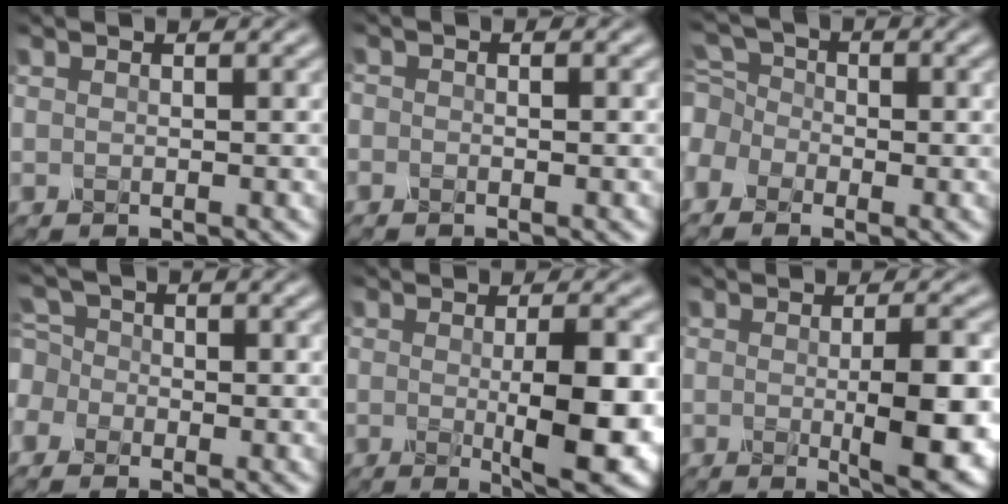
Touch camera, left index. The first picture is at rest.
{"total": 0.9, "force": [-0.3, 0.6, 0.5], "torque": [-0.005, 0.001, -0.007]}
{"total": 4.9, "force": [-1.8, 3.9, 2.3], "torque": [-0.051, 0.015, -0.049]}
{"total": 3.5, "force": [-0.9, 3.2, 1.1], "torque": [-0.018, 0.021, -0.039]}
{"total": 8.0, "force": [-0.6, 1.9, 7.7], "torque": [-0.109, -0.012, -0.003]}
{"total": 7.0, "force": [-0.6, 1.6, 6.8], "torque": [-0.095, -0.009, -0.004]}